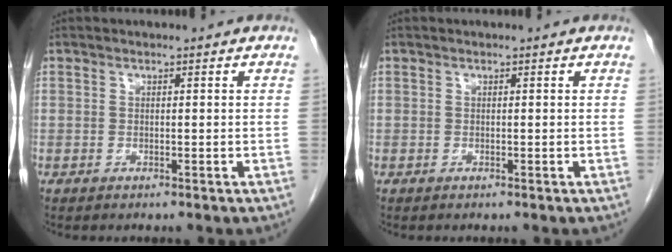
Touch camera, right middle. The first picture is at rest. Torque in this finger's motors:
{"motor_torque": [0.91, -0.64, 0.16, 0.00]}